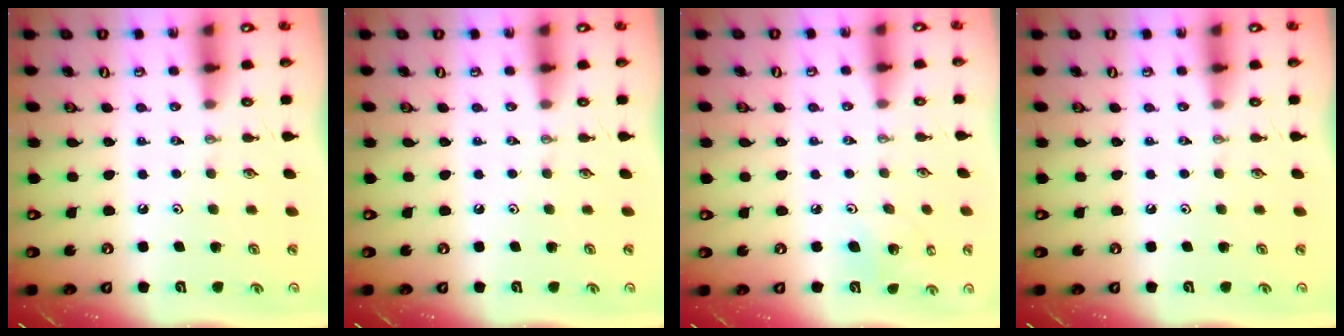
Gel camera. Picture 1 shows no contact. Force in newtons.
{"total": 0.0}
{"total": 3.8, "press": 3.8, "slide": 0.3}
{"total": 0.0}